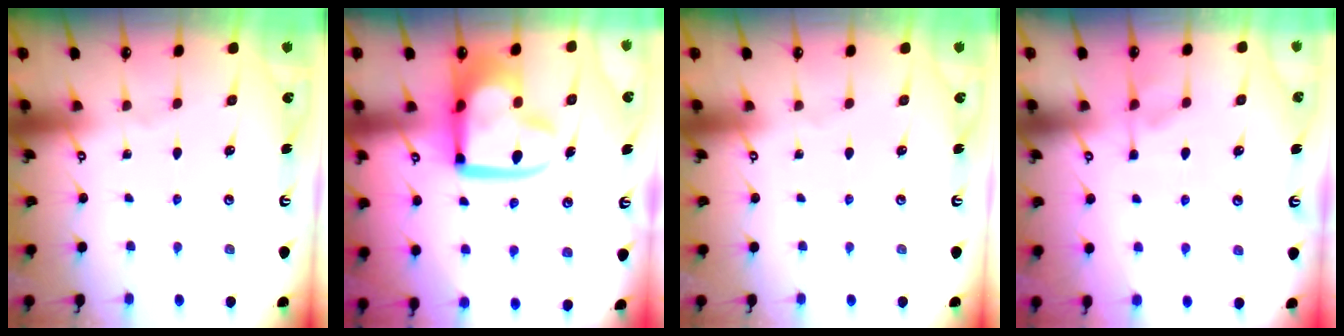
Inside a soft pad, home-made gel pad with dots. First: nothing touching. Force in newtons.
{"total": 16.2, "press": 16.1, "slide": 1.9}
{"total": 0.0}
{"total": 0.9, "press": 0.2, "slide": 0.9}